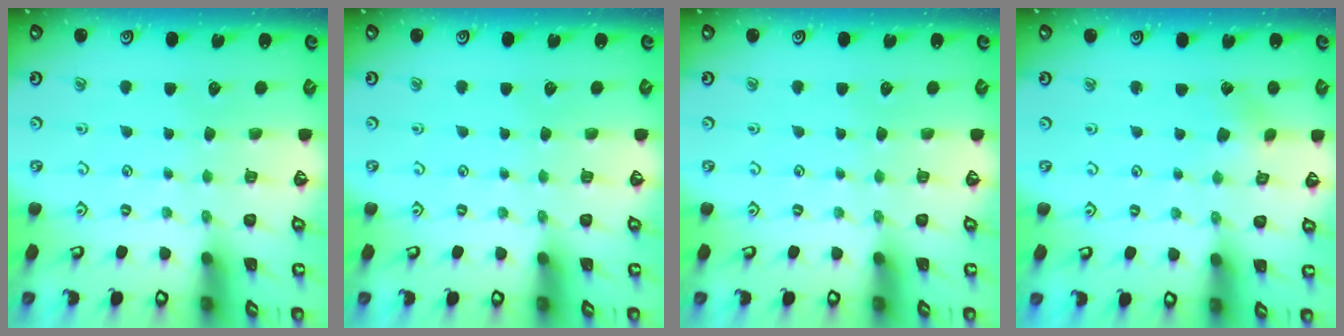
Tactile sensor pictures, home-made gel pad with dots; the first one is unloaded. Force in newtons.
{"total": 0.0}
{"total": 0.0}
{"total": 2.1, "press": 2.1, "slide": 0.2}